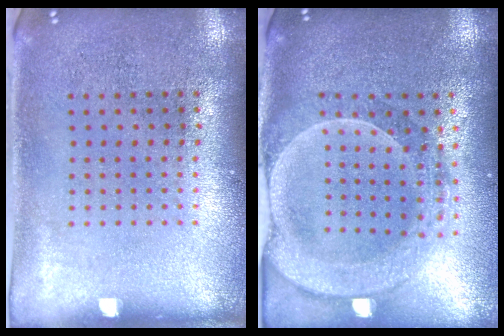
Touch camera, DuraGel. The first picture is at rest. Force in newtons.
{"total": 2.4, "press": 2.2, "slide": 1.1}